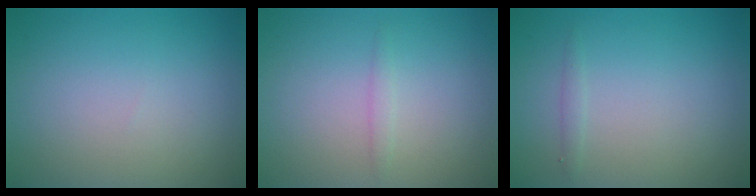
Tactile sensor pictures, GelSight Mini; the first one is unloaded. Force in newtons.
{"total": 0.8, "press": 0.8, "slide": 0.0}
{"total": 0.6, "press": 0.6, "slide": 0.0}